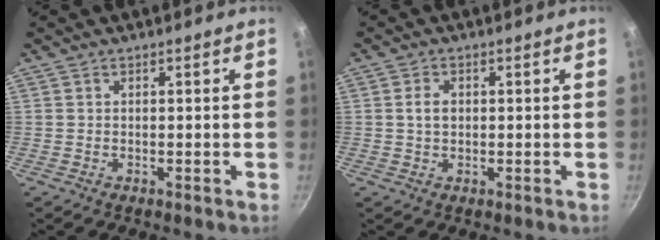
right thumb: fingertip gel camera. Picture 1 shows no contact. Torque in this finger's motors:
{"motor_torque": [-0.06, 0.32, 0.38, -0.36, 0.03]}